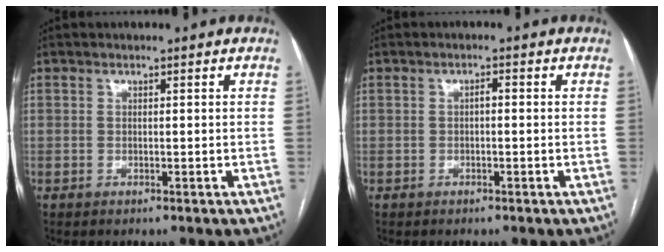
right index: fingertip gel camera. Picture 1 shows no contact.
{"total": 1.0, "force": [-0.1, 0.4, 0.9], "torque": [-0.015, 0.004, -0.003]}